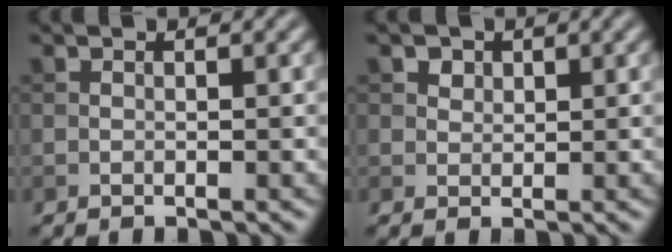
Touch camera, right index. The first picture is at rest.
{"total": 1.9, "force": [1.2, 1.3, 0.7], "torque": [-0.015, -0.005, 0.024]}